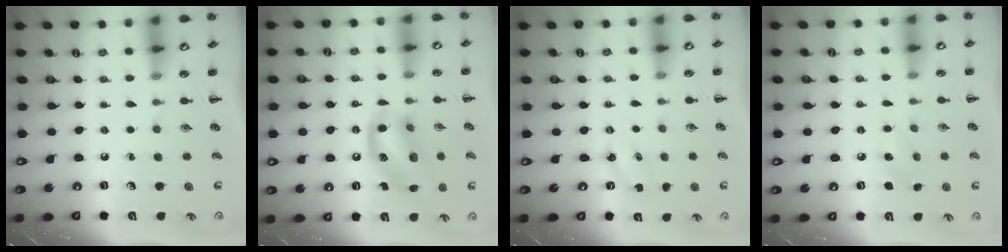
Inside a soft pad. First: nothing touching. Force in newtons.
{"total": 14.1, "press": 13.8, "slide": 3.0}
{"total": 2.9, "press": 2.8, "slide": 0.9}
{"total": 5.8, "press": 5.6, "slide": 1.3}